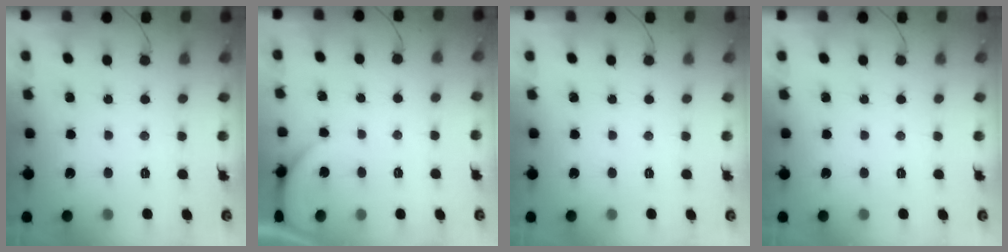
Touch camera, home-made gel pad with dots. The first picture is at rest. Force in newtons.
{"total": 2.8, "press": 2.8, "slide": 0.5}
{"total": 0.0}
{"total": 0.0}